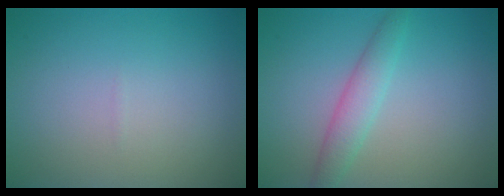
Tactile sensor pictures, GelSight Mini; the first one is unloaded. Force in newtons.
{"total": 2.5, "press": 2.5, "slide": 0.0}